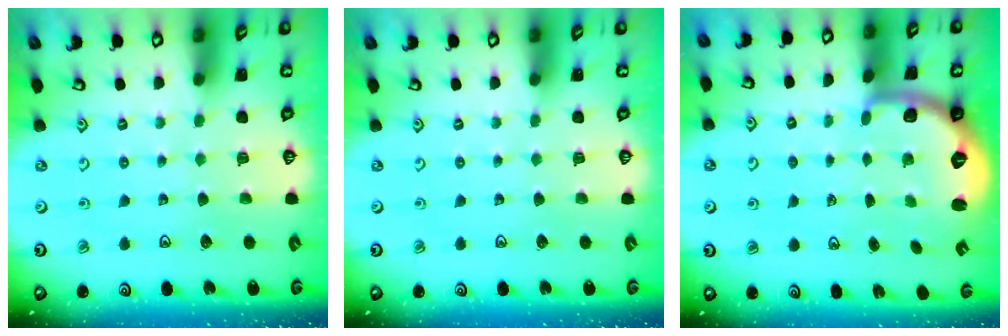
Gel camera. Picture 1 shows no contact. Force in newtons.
{"total": 0.0}
{"total": 2.0, "press": 1.5, "slide": 1.3}